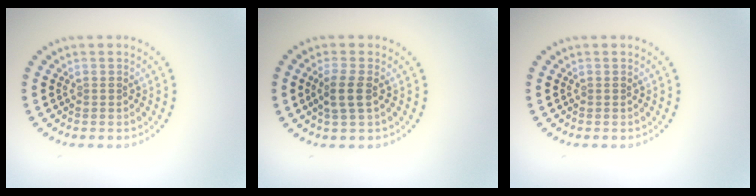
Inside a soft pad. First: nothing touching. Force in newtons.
{"total": 2.2, "press": 2.1, "slide": 0.8}
{"total": 0.0}